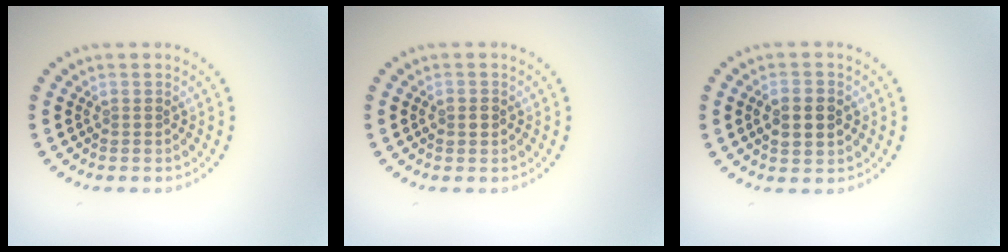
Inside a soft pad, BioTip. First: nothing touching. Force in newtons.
{"total": 1.5, "press": 1.5, "slide": 0.2}
{"total": 3.9, "press": 3.9, "slide": 0.2}